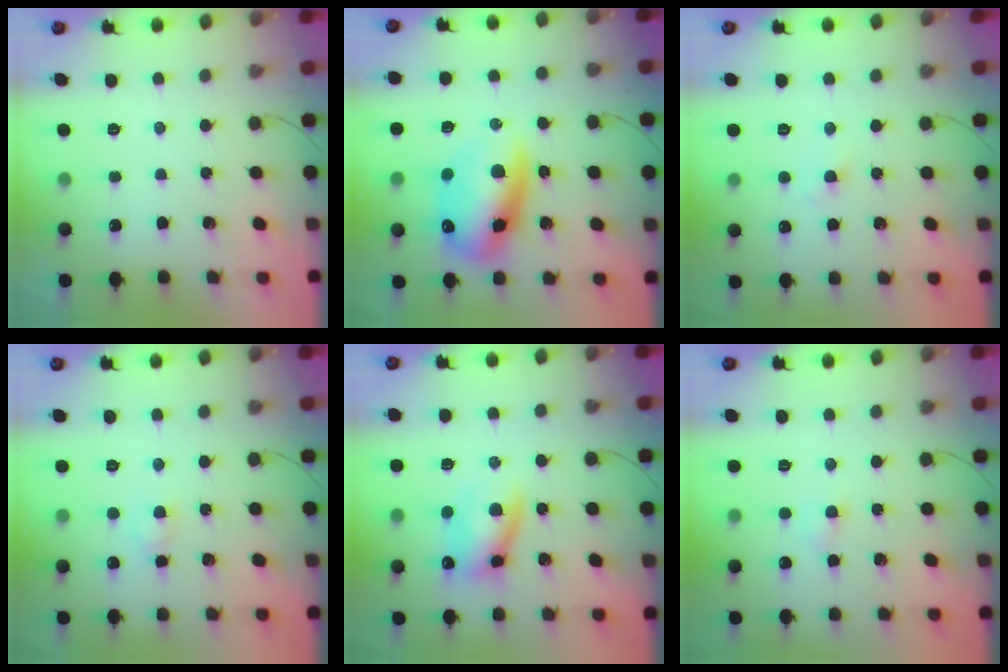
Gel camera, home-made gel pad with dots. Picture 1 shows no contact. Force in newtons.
{"total": 15.4, "press": 15.0, "slide": 3.5}
{"total": 1.8, "press": 1.6, "slide": 0.7}
{"total": 2.5, "press": 2.3, "slide": 1.1}
{"total": 10.8, "press": 10.5, "slide": 2.7}
{"total": 2.5, "press": 2.3, "slide": 1.1}